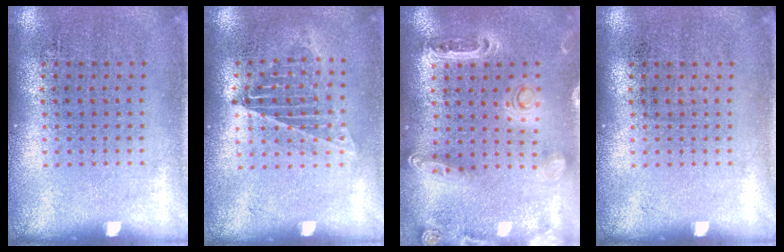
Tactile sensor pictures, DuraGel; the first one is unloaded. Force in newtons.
{"total": 1.0, "press": 1.0, "slide": 0.2}
{"total": 1.3, "press": 1.2, "slide": 0.4}
{"total": 0.0}